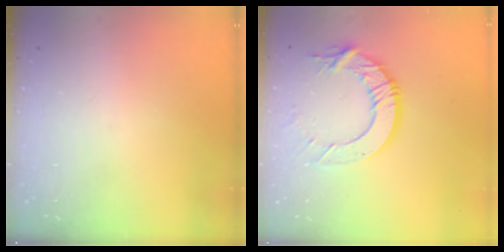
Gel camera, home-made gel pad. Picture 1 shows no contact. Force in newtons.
{"total": 12.6, "press": 12.6, "slide": 1.1}